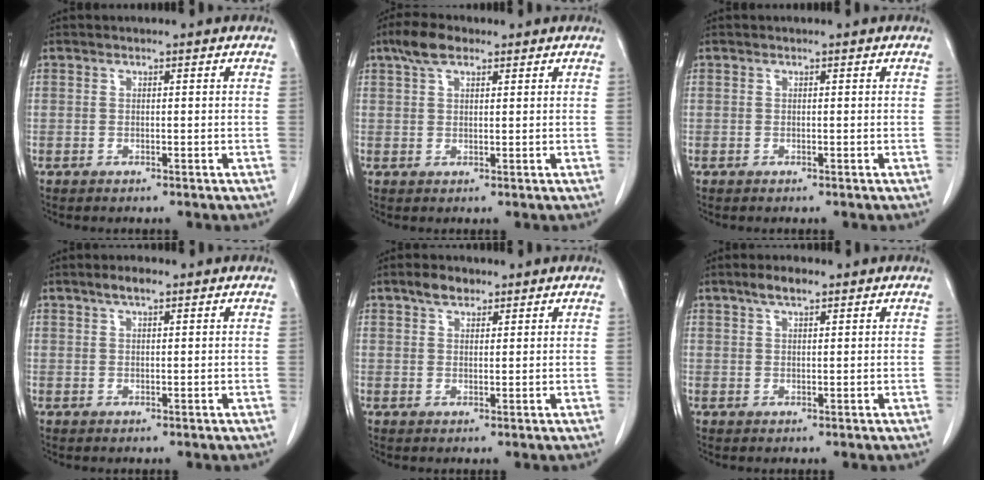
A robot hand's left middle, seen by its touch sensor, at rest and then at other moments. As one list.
[{"total": 4.4, "force": [2.9, 1.8, 2.8], "torque": [-0.062, 0.015, 0.054]}, {"total": 0.0}, {"total": 2.5, "force": [1.7, 0.6, 1.7], "torque": [-0.038, 0.008, 0.030]}, {"total": 3.0, "force": [2.2, 1.5, 1.4], "torque": [-0.029, 0.008, 0.038]}, {"total": 3.2, "force": [2.3, 0.9, 2.2], "torque": [-0.046, 0.008, 0.041]}]